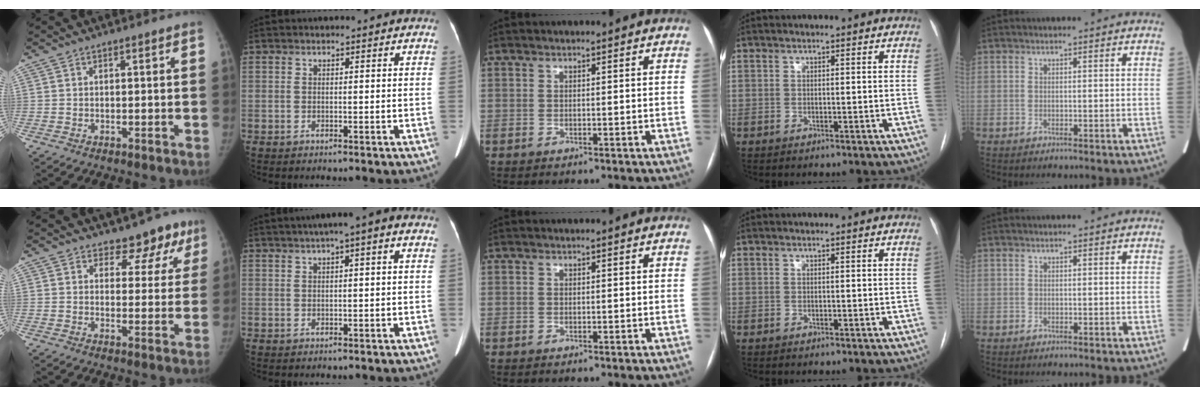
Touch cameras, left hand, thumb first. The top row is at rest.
{"thumb": {"total": 7.7, "force": [5.7, 4.7, 2.0], "torque": [0.021, -0.029, 0.057]}, "index": {"total": 4.5, "force": [1.9, 0.5, 4.0], "torque": [-0.061, 0.022, 0.024]}}